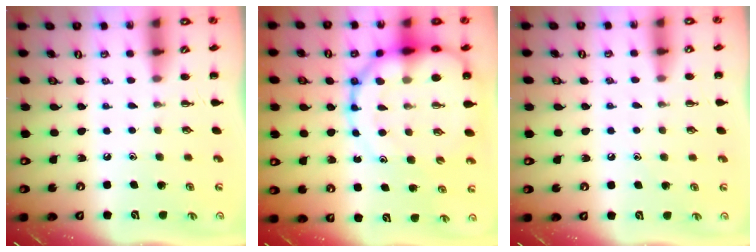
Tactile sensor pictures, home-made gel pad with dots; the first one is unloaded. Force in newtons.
{"total": 20.6, "press": 20.2, "slide": 4.4}
{"total": 5.6, "press": 5.3, "slide": 1.9}